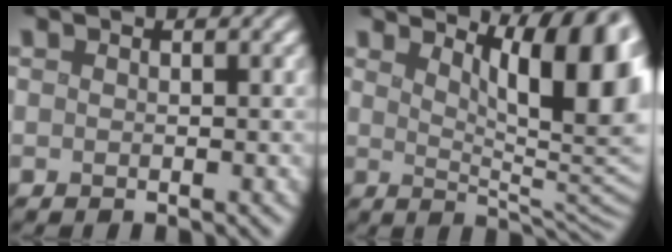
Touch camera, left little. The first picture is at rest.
{"total": 12.6, "force": [5.4, 3.6, 10.8], "torque": [-0.104, 0.006, 0.084]}